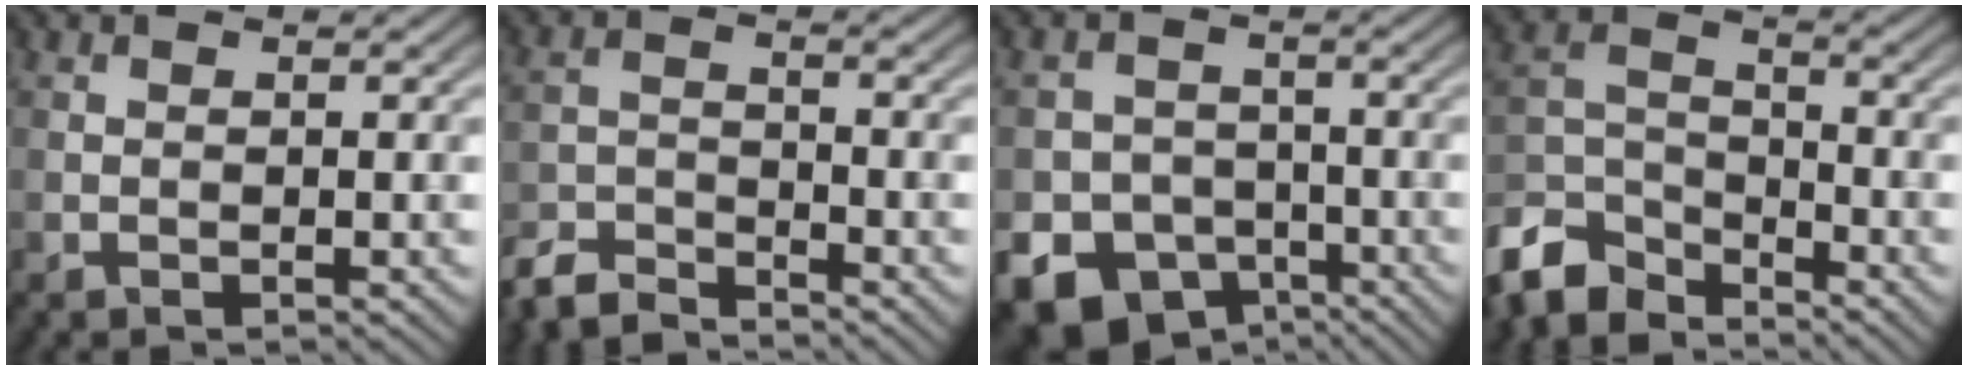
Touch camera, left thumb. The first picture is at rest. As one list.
[{"total": 5.5, "force": [-5.2, 1.1, 1.5], "torque": [-0.029, -0.009, -0.110]}, {"total": 10.3, "force": [-6.2, 7.6, 3.2], "torque": [-0.056, -0.029, -0.116]}, {"total": 9.2, "force": [-7.5, 3.8, 3.7], "torque": [-0.086, -0.007, -0.164]}]